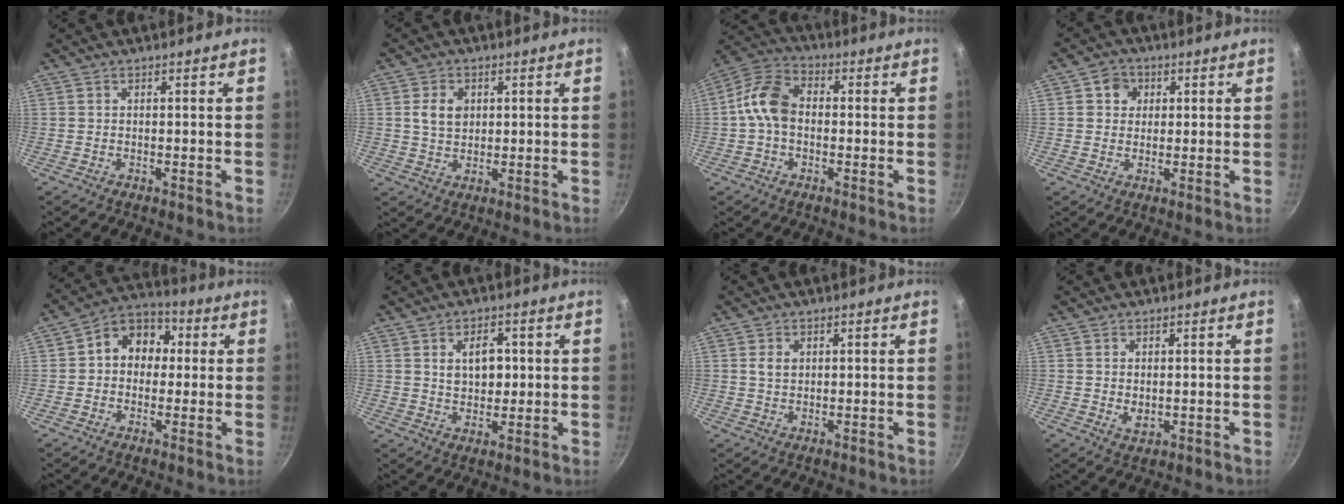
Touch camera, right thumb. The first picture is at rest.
{"total": 5.2, "force": [1.1, 3.9, 3.2], "torque": [-0.043, -0.001, 0.020]}
{"total": 9.3, "force": [-0.5, 6.6, 6.5], "torque": [-0.107, 0.030, -0.030]}
{"total": 4.6, "force": [1.3, 4.1, 1.4], "torque": [0.007, 0.001, 0.016]}
{"total": 9.7, "force": [1.0, 8.0, 5.5], "torque": [-0.039, 0.024, -0.007]}
{"total": 6.6, "force": [1.3, 4.4, 4.7], "torque": [-0.054, -0.005, 0.023]}
{"total": 2.5, "force": [0.6, 1.9, 1.5], "torque": [-0.021, 0.000, 0.011]}
{"total": 2.7, "force": [0.1, 1.9, 1.9], "torque": [-0.033, -0.007, 0.007]}